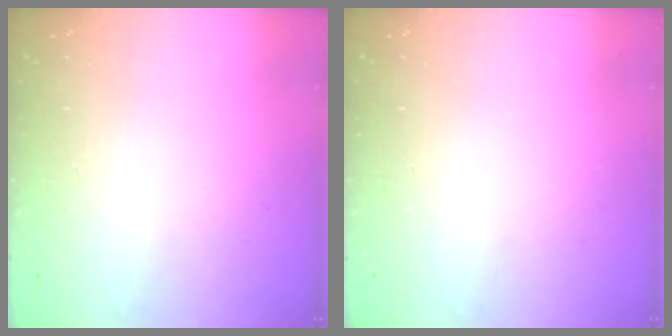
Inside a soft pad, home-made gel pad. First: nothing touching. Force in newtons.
{"total": 13.4, "press": 3.0, "slide": 13.1}